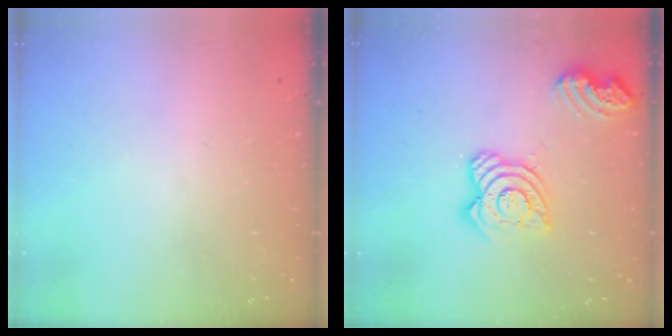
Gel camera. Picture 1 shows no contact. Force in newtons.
{"total": 16.1, "press": 16.1, "slide": 1.5}